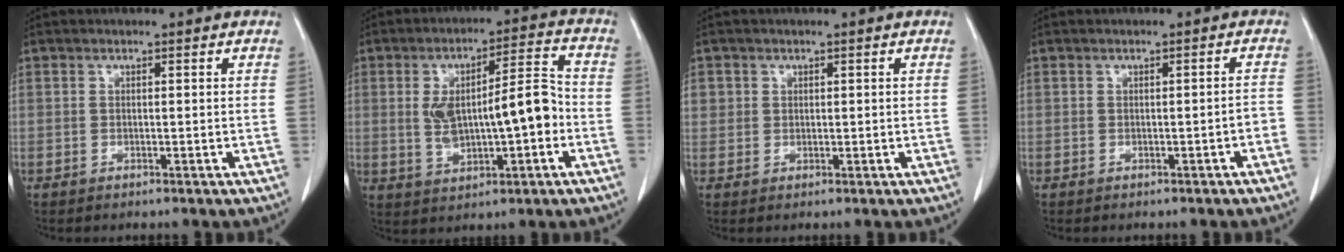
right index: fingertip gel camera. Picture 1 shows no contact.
{"total": 11.8, "force": [-0.9, 3.6, 11.3], "torque": [-0.194, 0.028, -0.004]}
{"total": 2.2, "force": [0.6, 2.0, 0.4], "torque": [0.001, 0.005, 0.013]}
{"total": 1.5, "force": [-0.9, 0.2, 1.1], "torque": [-0.011, 0.002, -0.010]}